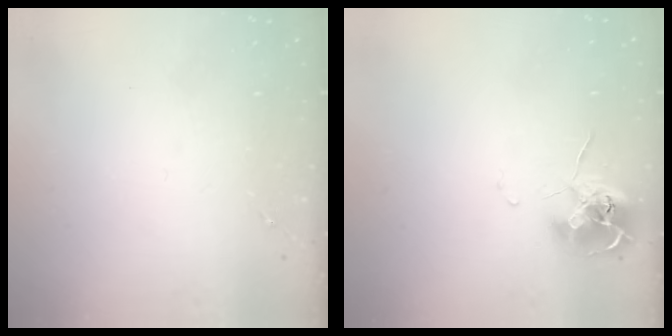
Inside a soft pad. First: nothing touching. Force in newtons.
{"total": 10.4, "press": 10.4, "slide": 0.9}